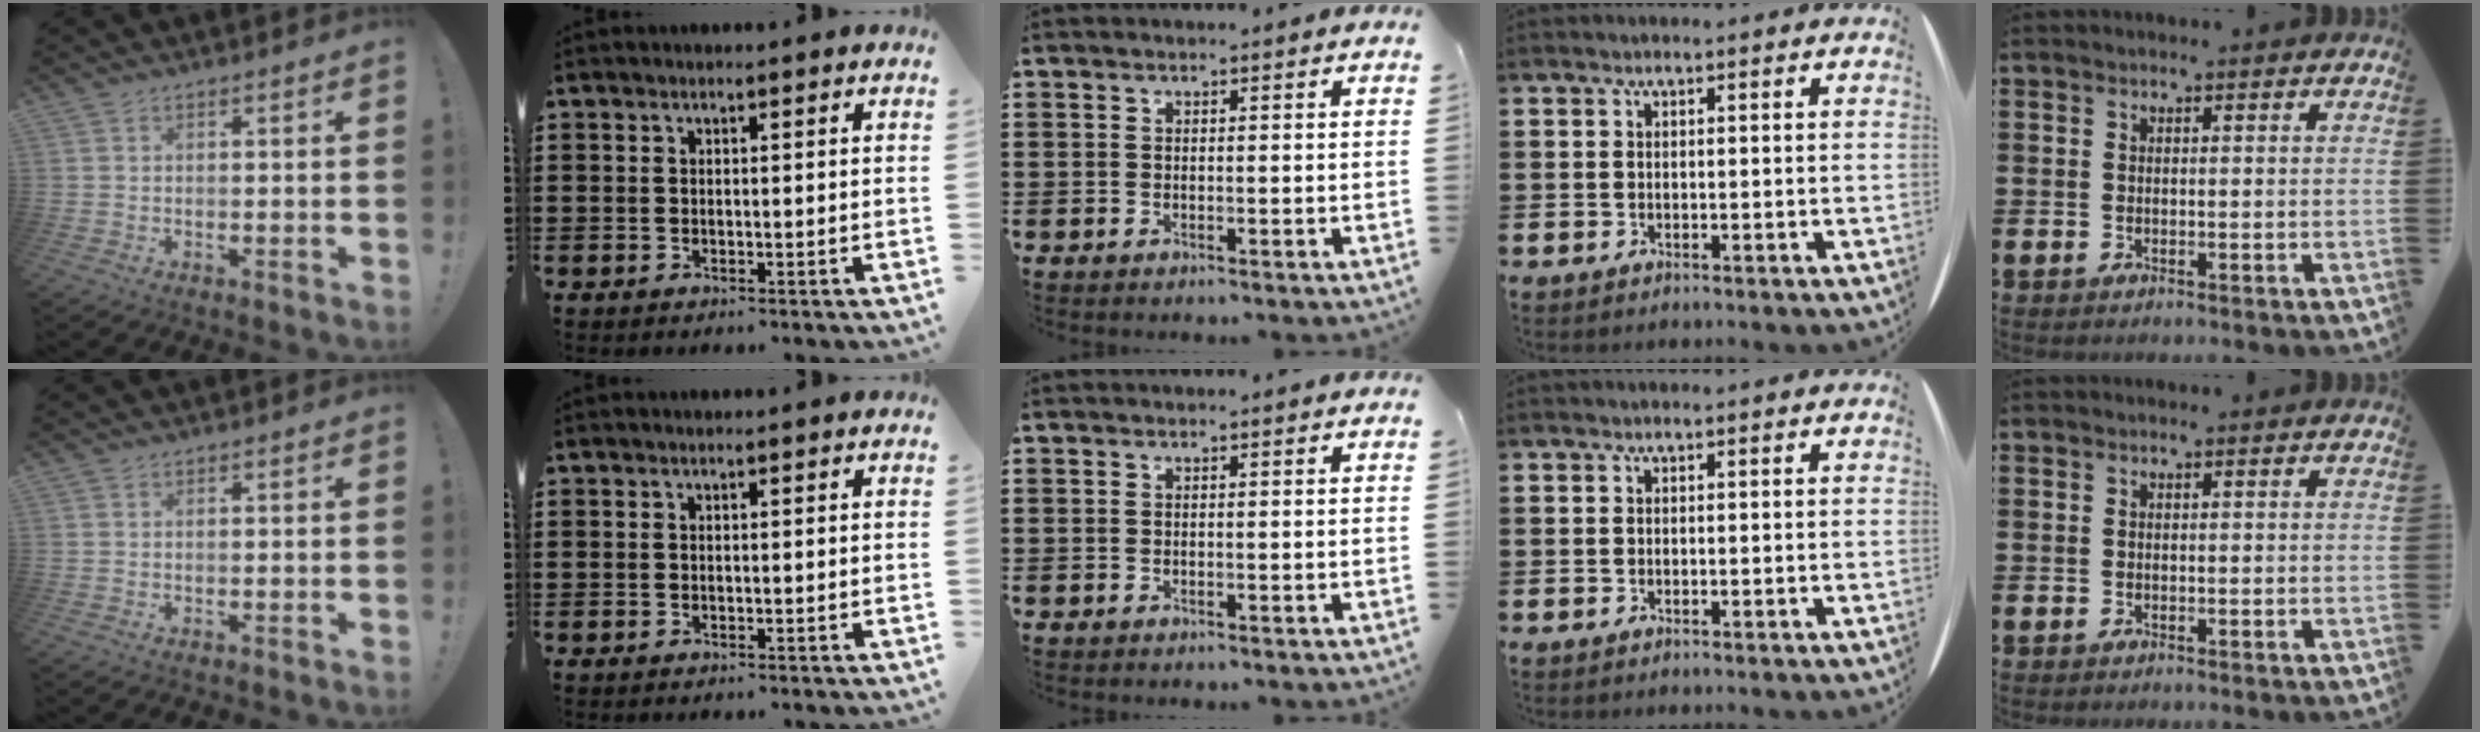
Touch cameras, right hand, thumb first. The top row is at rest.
{}